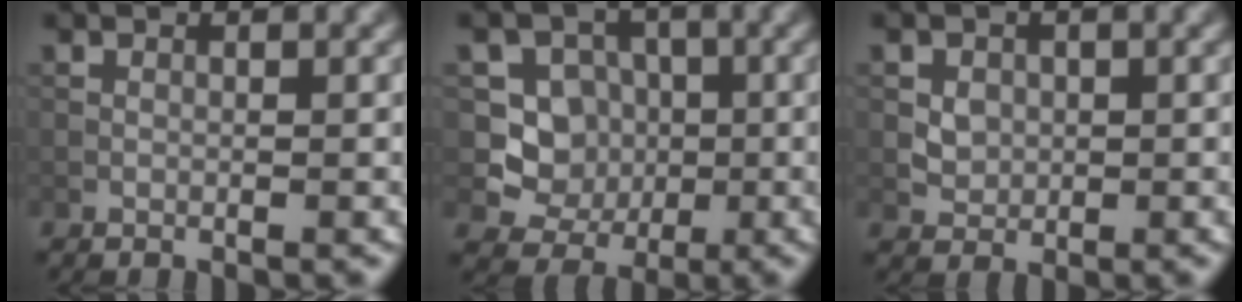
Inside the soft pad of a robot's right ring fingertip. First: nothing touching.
{"total": 4.6, "force": [-0.2, 4.3, 1.6], "torque": [-0.010, -0.002, -0.016]}
{"total": 2.5, "force": [0.6, 2.2, 1.2], "torque": [-0.025, 0.004, 0.020]}